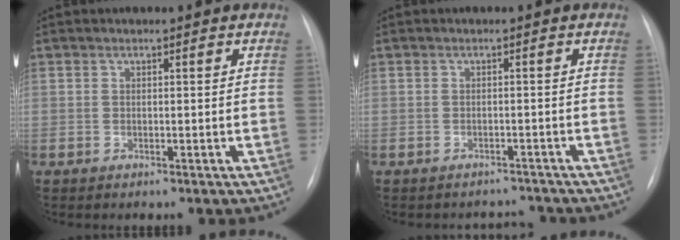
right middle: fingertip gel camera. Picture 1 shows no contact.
{"total": 3.5, "force": [-3.2, 0.9, -0.9], "torque": [0.015, 0.006, -0.043]}